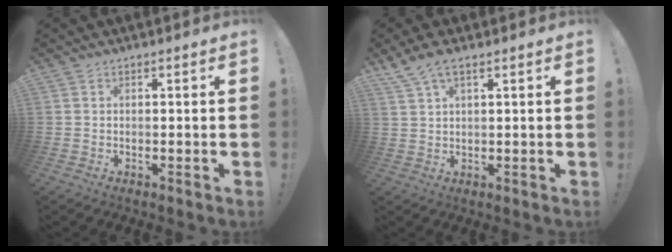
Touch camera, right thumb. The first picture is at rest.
{"total": 5.2, "force": [3.6, 1.1, 3.5], "torque": [-0.074, -0.011, 0.069]}